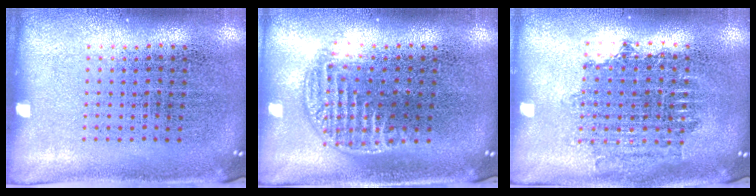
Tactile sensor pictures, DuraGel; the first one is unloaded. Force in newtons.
{"total": 1.2, "press": 1.0, "slide": 0.6}
{"total": 1.7, "press": 1.4, "slide": 1.0}